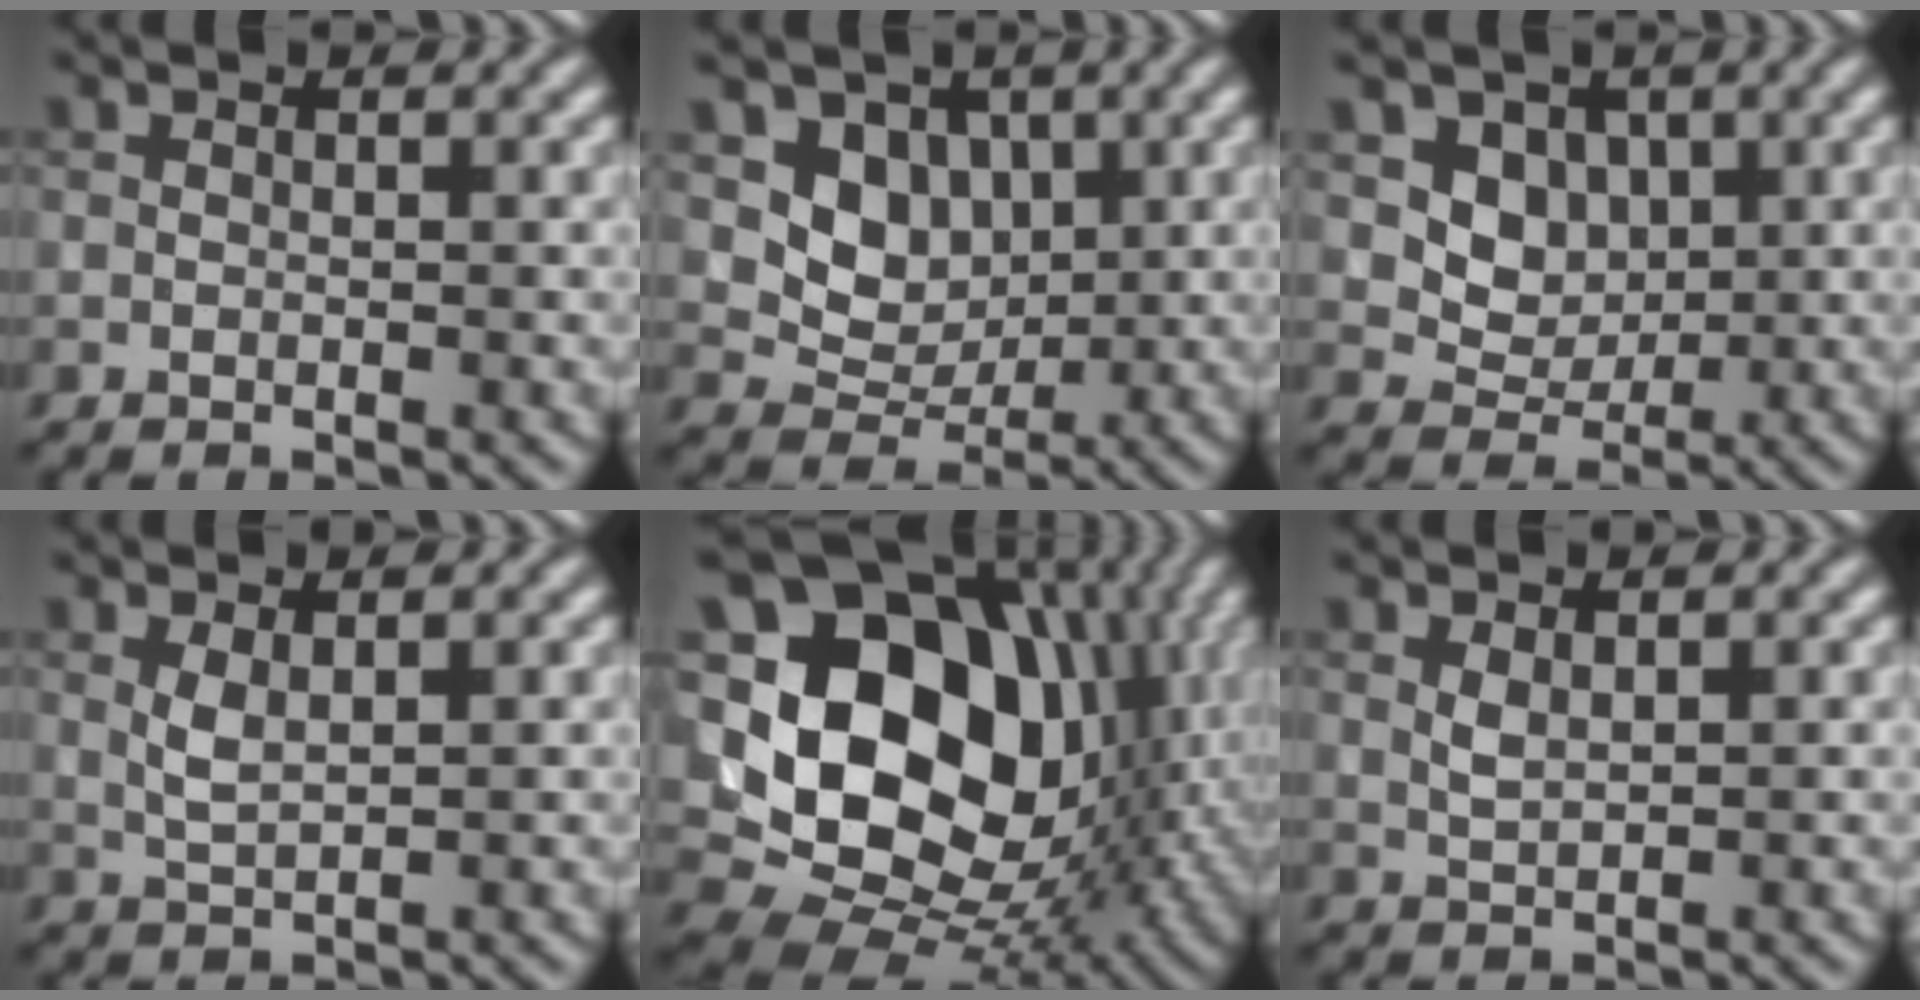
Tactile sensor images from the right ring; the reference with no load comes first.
{"total": 5.1, "force": [1.5, 4.1, 2.6], "torque": [-0.041, -0.010, 0.018]}
{"total": 4.3, "force": [1.4, 3.6, 2.0], "torque": [-0.042, -0.020, 0.029]}
{"total": 1.7, "force": [0.8, 0.6, 1.5], "torque": [-0.035, -0.002, 0.018]}
{"total": 20.9, "force": [3.1, 16.6, 12.2], "torque": [-0.251, 0.018, 0.069]}
{"total": 1.2, "force": [0.7, 0.5, 0.9], "torque": [-0.023, -0.001, 0.017]}